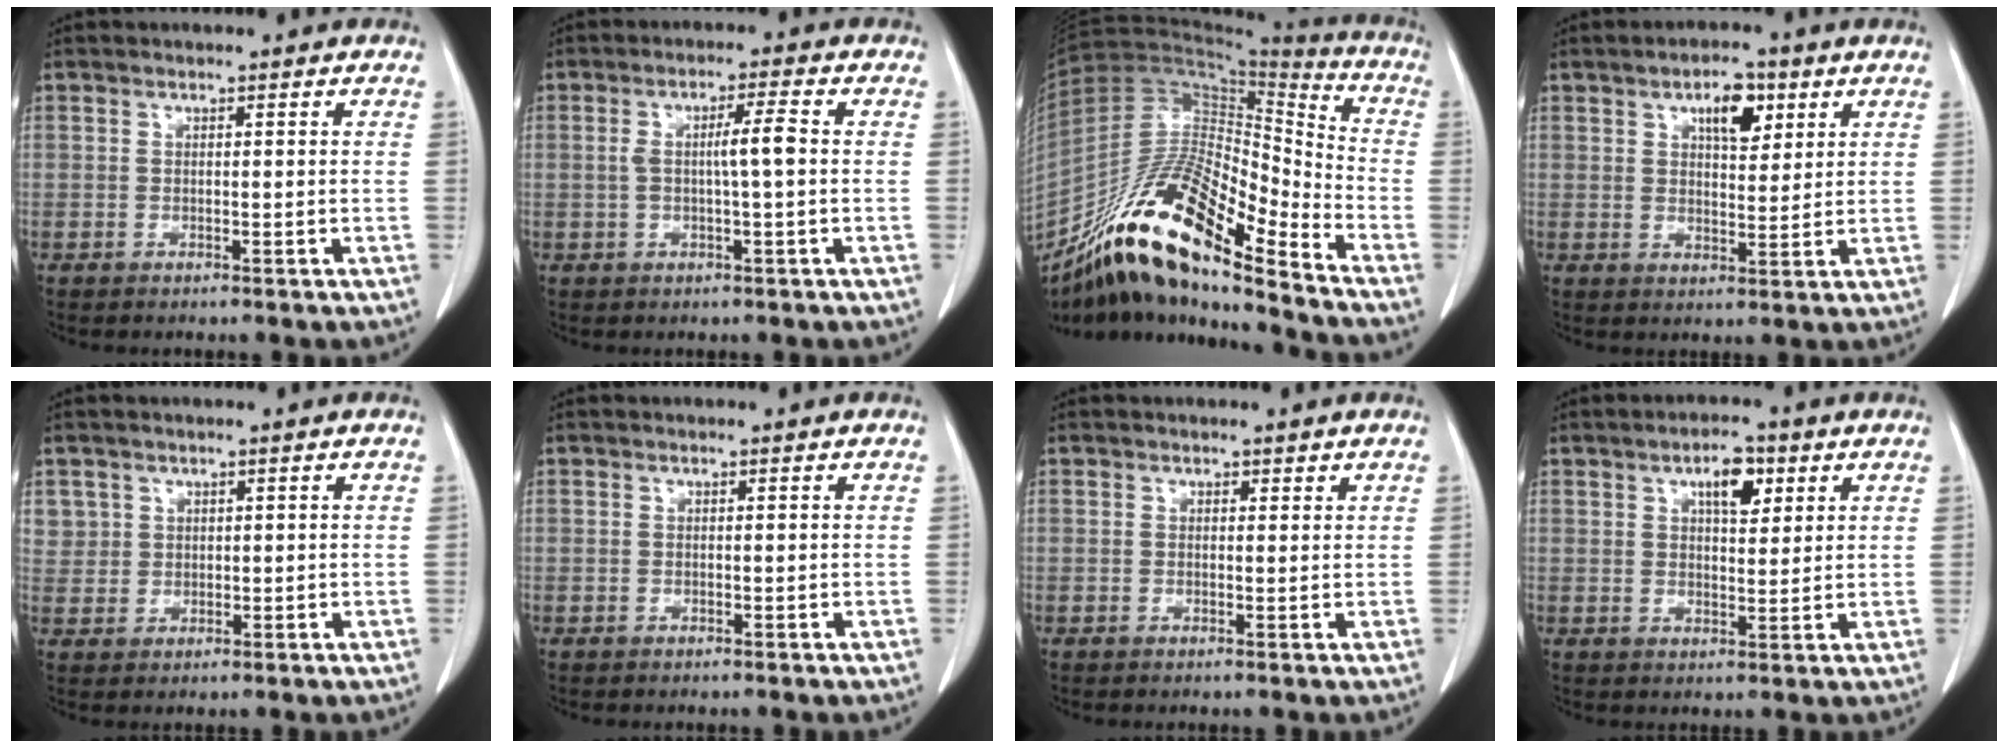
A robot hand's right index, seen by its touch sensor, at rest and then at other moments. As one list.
[{"total": 4.4, "force": [0.0, 0.1, 4.4], "torque": [-0.081, 0.008, 0.002]}, {"total": 20.5, "force": [-14.9, 3.9, 13.5], "torque": [-0.263, 0.005, -0.271]}, {"total": 6.0, "force": [2.9, 2.5, 4.6], "torque": [-0.073, 0.005, 0.046]}, {"total": 3.2, "force": [1.5, 2.8, -0.2], "torque": [0.020, 0.003, 0.027]}, {"total": 0.0}, {"total": 0.7, "force": [0.6, 0.4, 0.1], "torque": [0.003, -0.002, 0.004]}, {"total": 5.4, "force": [2.6, 2.1, 4.2], "torque": [-0.069, 0.004, 0.040]}]